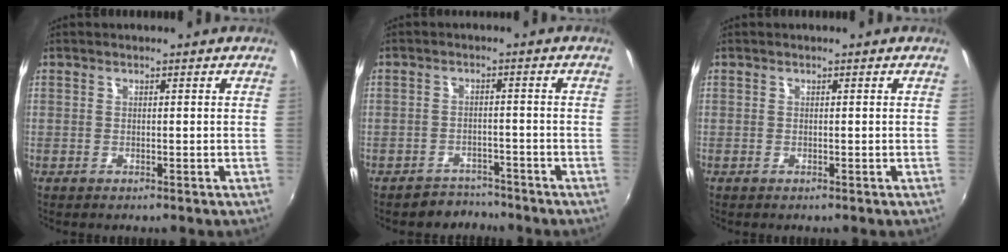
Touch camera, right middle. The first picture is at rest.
{"total": 3.6, "force": [-3.3, 1.3, -0.6], "torque": [0.002, 0.008, -0.052]}
{"total": 0.0}